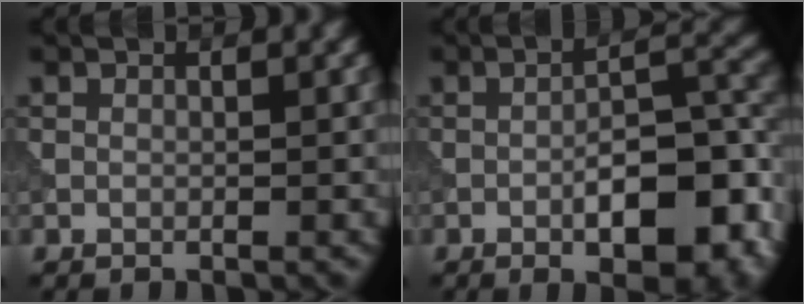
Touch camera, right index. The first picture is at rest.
{"total": 9.5, "force": [-3.8, 3.6, 8.0], "torque": [-0.108, 0.007, -0.050]}